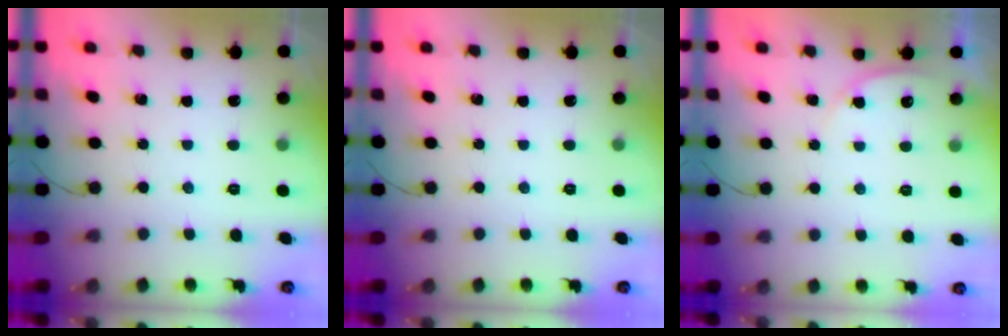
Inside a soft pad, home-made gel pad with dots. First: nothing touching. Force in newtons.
{"total": 0.0}
{"total": 3.9, "press": 3.5, "slide": 1.8}